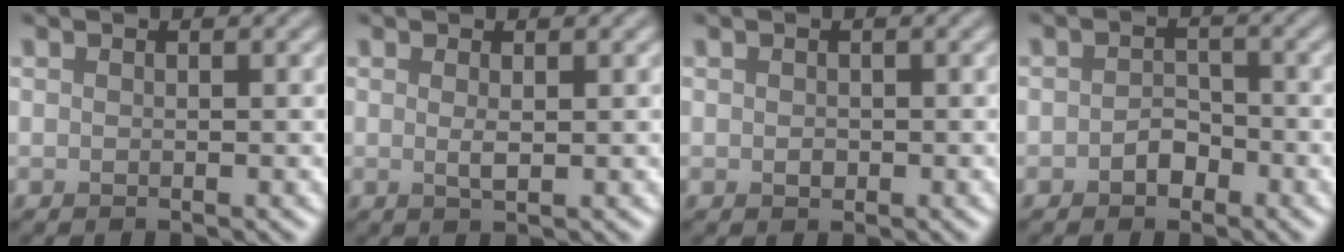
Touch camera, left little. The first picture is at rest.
{"total": 1.1, "force": [0.3, 0.2, 1.0], "torque": [-0.019, -0.001, 0.005]}
{"total": 0.7, "force": [0.0, 0.6, 0.4], "torque": [-0.006, -0.003, -0.001]}
{"total": 1.9, "force": [-0.8, 1.3, 1.0], "torque": [-0.015, 0.003, -0.018]}